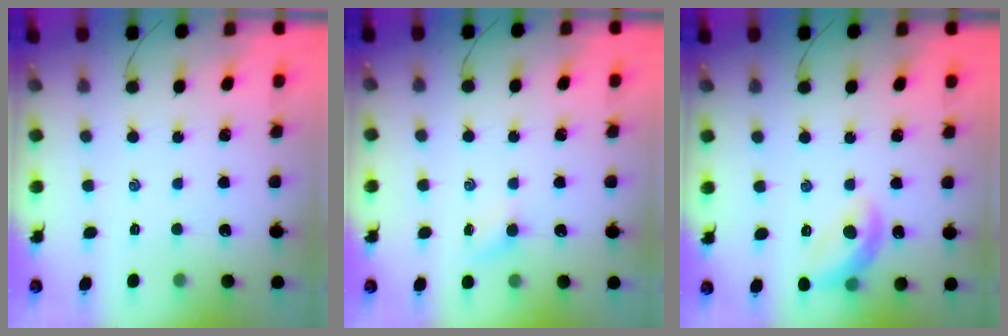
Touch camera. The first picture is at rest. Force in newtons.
{"total": 3.6, "press": 3.5, "slide": 1.0}
{"total": 11.4, "press": 11.4, "slide": 1.2}